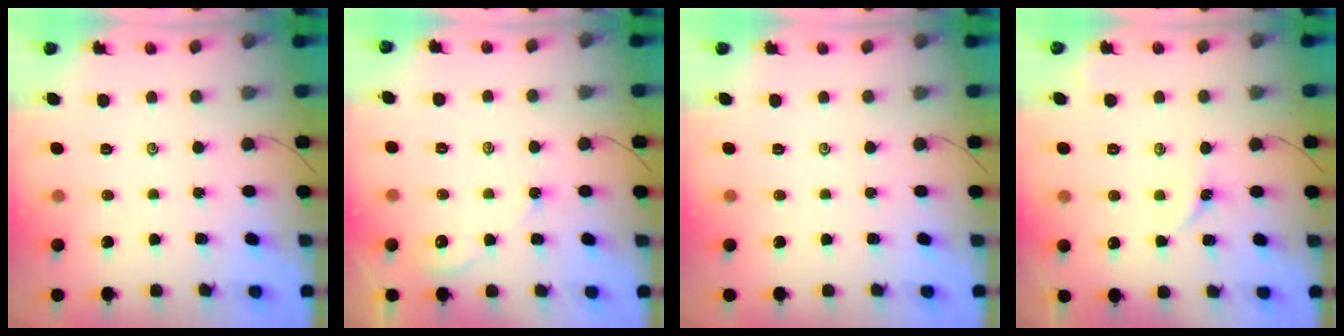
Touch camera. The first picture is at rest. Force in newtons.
{"total": 2.1, "press": 2.1, "slide": 0.3}
{"total": 0.0}
{"total": 2.3, "press": 2.3, "slide": 0.4}